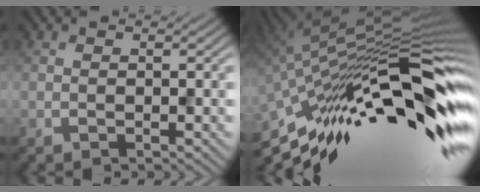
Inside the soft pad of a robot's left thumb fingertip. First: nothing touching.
{"total": 18.5, "force": [-6.3, 5.4, 16.5], "torque": [-0.304, 0.015, -0.134]}